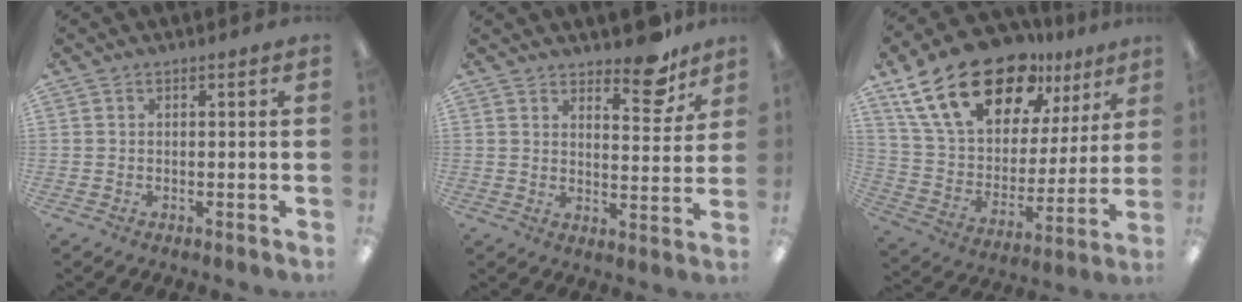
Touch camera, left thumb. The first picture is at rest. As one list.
[{"total": 10.0, "force": [7.8, 3.6, 5.2], "torque": [-0.041, -0.055, 0.127]}, {"total": 23.9, "force": [15.7, 12.4, 13.0], "torque": [-0.241, -0.088, 0.281]}]